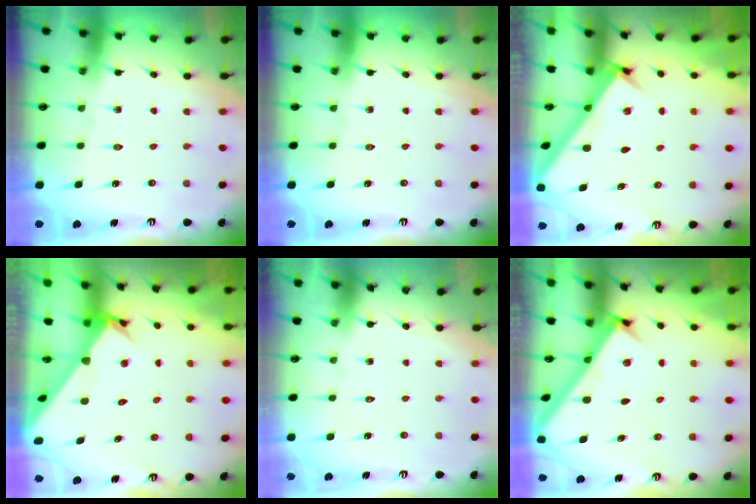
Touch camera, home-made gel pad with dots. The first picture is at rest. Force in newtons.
{"total": 0.0}
{"total": 2.4, "press": 2.4, "slide": 0.3}
{"total": 2.7, "press": 2.7, "slide": 0.2}
{"total": 1.6, "press": 1.6, "slide": 0.1}
{"total": 2.9, "press": 2.9, "slide": 0.1}